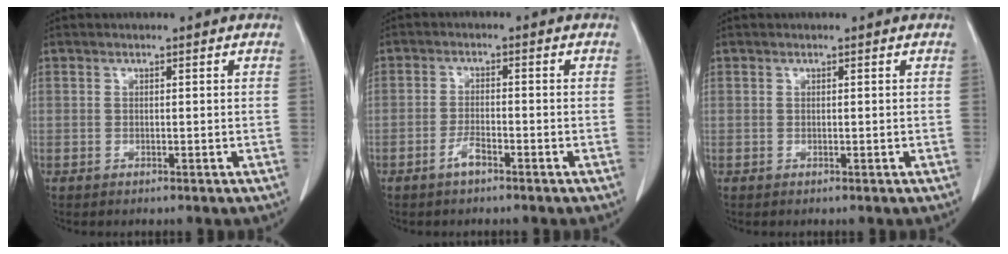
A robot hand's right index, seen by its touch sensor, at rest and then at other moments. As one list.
[{"total": 2.5, "force": [-1.7, 0.5, 1.8], "torque": [-0.033, 0.002, -0.031]}, {"total": 0.0}]